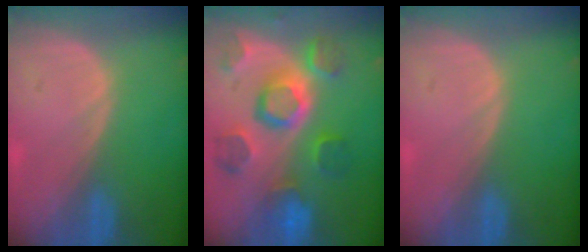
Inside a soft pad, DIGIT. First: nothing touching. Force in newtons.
{"total": 11.4, "press": 10.1, "slide": 5.4}
{"total": 0.0}